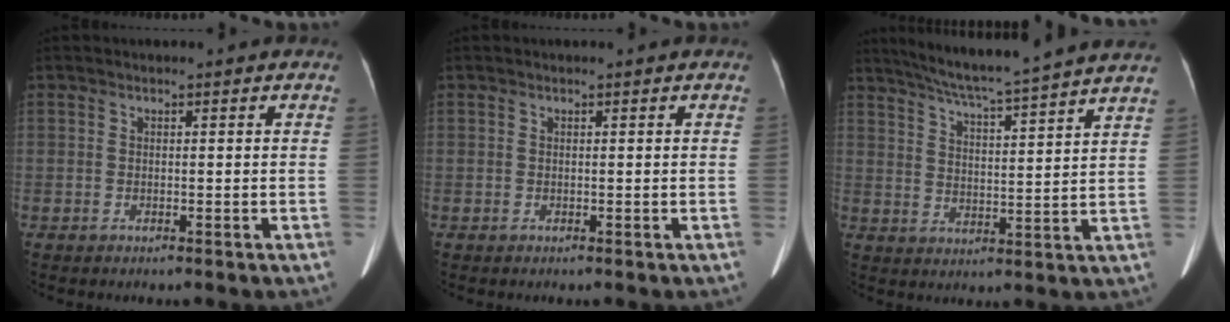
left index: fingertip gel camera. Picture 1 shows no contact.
{"total": 0.0}
{"total": 18.1, "force": [15.9, -1.2, 8.6], "torque": [-0.146, -0.005, 0.217]}